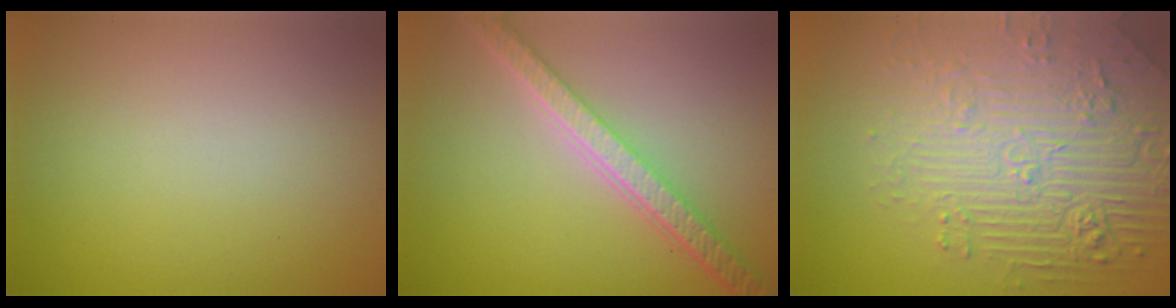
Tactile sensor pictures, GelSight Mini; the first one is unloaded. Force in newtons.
{"total": 5.6, "press": 4.2, "slide": 3.7}
{"total": 6.6, "press": 5.4, "slide": 3.8}